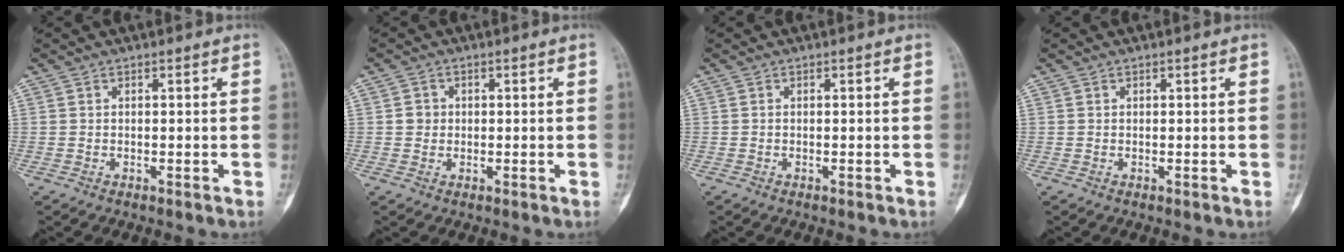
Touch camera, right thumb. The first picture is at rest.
{"total": 2.0, "force": [0.1, 1.9, 0.6], "torque": [0.002, 0.005, 0.000]}
{"total": 0.0}
{"total": 0.0}